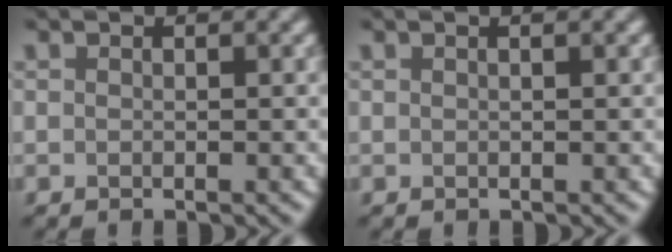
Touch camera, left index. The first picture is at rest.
{"total": 1.1, "force": [0.5, 0.3, 0.9], "torque": [-0.015, 0.003, 0.001]}